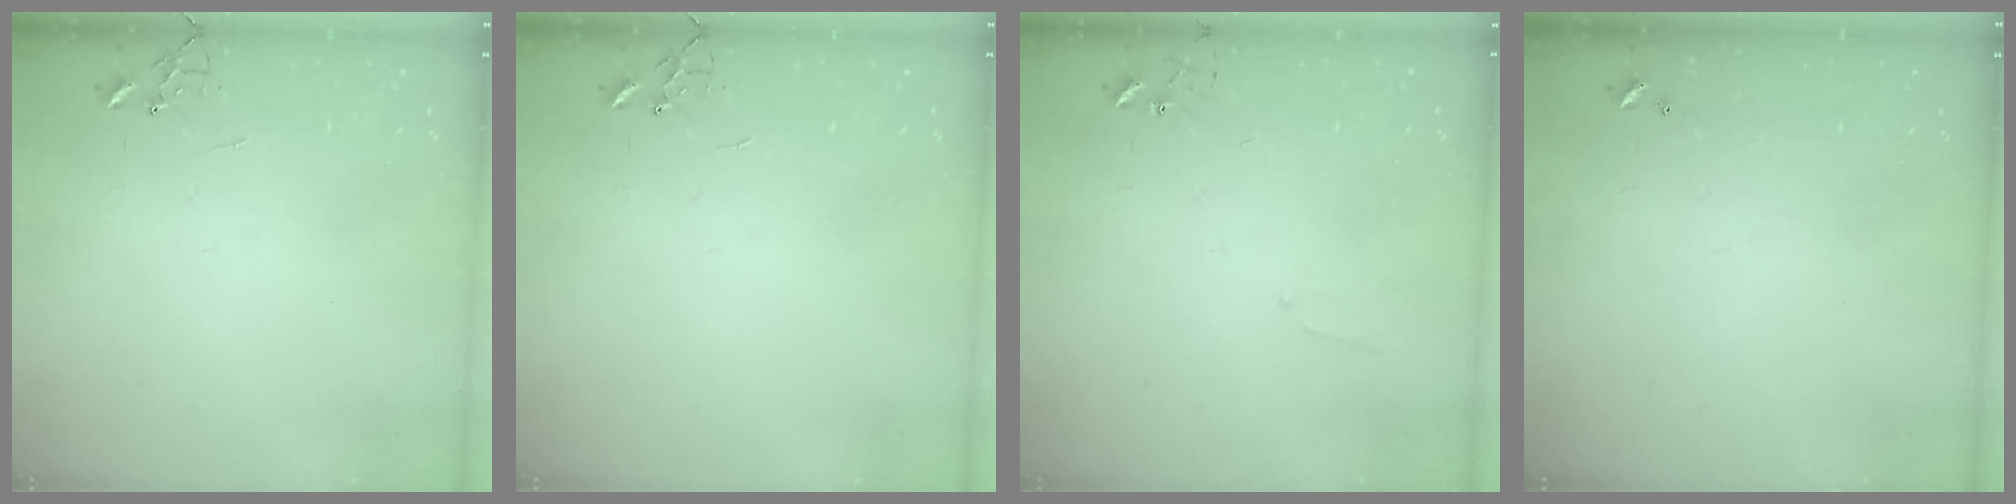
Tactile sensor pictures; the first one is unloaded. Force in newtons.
{"total": 0.0}
{"total": 5.1, "press": 5.1, "slide": 0.5}
{"total": 0.0}